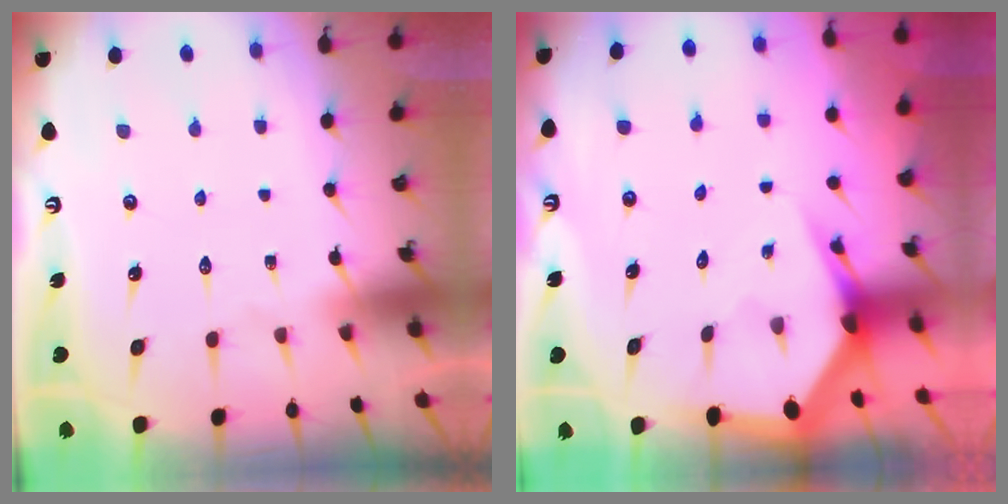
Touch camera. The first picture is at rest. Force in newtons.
{"total": 3.8, "press": 3.8, "slide": 0.4}